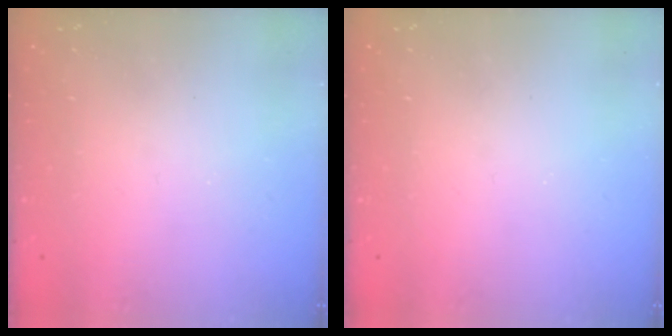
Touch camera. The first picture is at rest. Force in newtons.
{"total": 0.0}